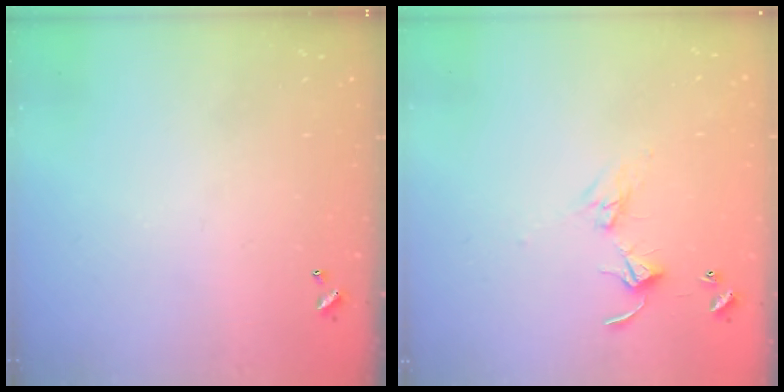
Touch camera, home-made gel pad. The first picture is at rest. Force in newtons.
{"total": 3.1, "press": 3.1, "slide": 0.6}